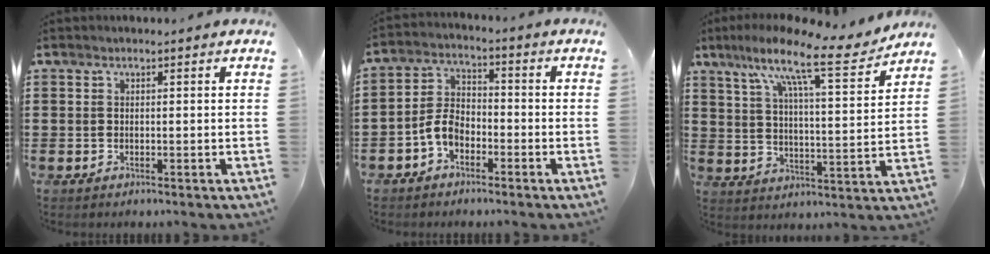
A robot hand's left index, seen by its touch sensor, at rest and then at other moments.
{"total": 5.0, "force": [-2.8, 2.9, 3.0], "torque": [-0.083, 0.003, -0.063]}
{"total": 13.1, "force": [9.8, 1.4, 8.6], "torque": [-0.165, -0.056, 0.152]}